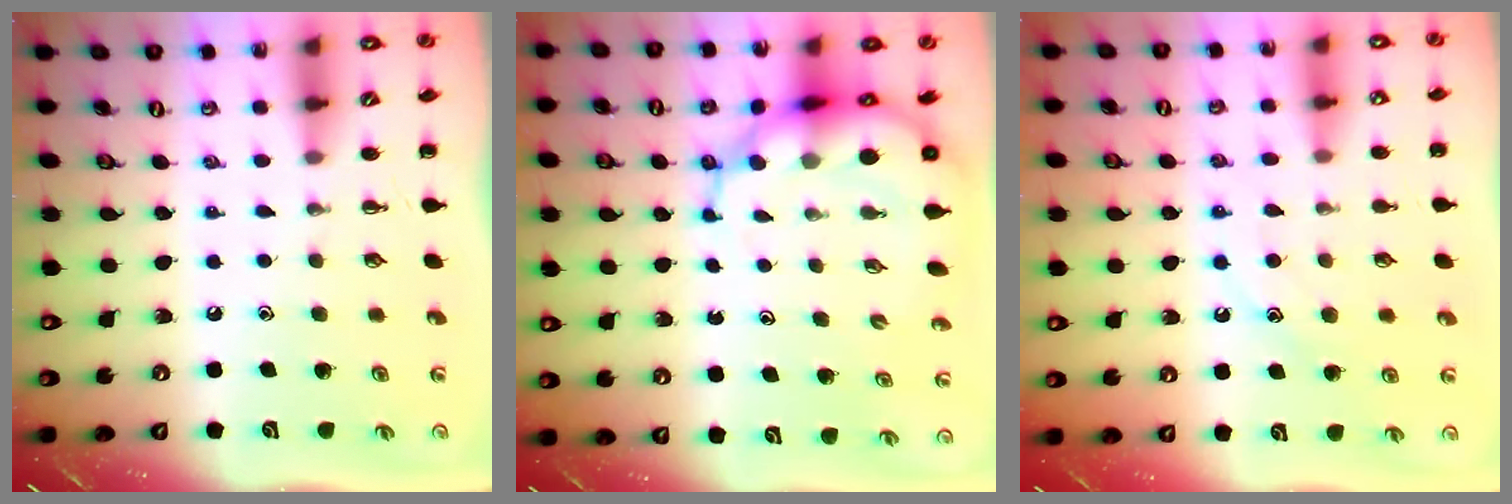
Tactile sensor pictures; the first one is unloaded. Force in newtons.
{"total": 10.5, "press": 10.1, "slide": 2.8}
{"total": 10.6, "press": 10.5, "slide": 1.2}